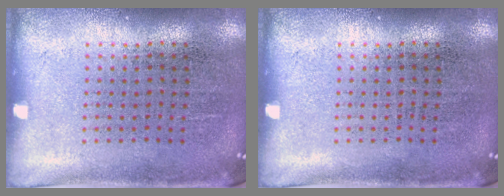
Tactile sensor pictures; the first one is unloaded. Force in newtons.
{"total": 0.0}